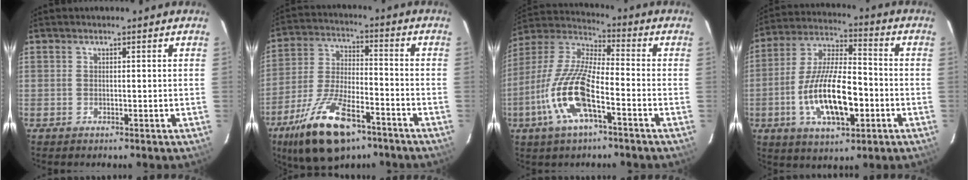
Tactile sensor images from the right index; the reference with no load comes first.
{"total": 17.4, "force": [-10.9, 6.9, 11.7], "torque": [-0.240, -0.023, -0.190]}
{"total": 15.4, "force": [-6.4, 4.2, 13.4], "torque": [-0.285, -0.009, -0.131]}
{"total": 17.0, "force": [-4.8, 6.3, 15.1], "torque": [-0.298, -0.001, -0.083]}